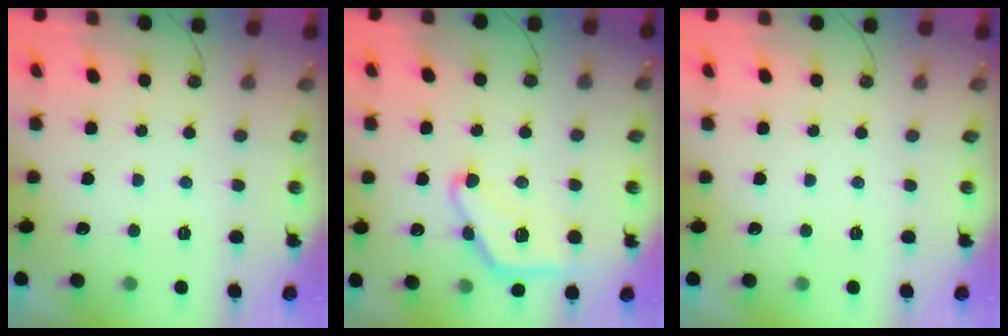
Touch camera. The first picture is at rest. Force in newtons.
{"total": 12.1, "press": 12.0, "slide": 0.6}
{"total": 0.0}